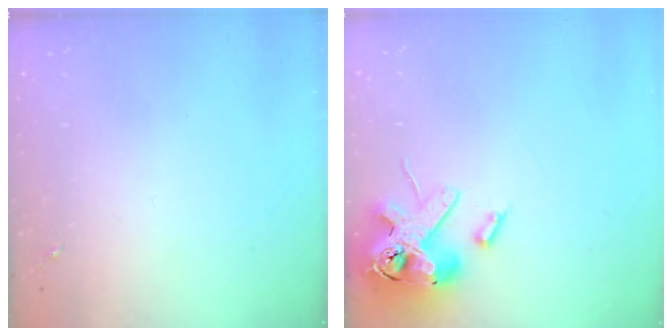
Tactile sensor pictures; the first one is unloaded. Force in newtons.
{"total": 15.9, "press": 15.7, "slide": 2.7}